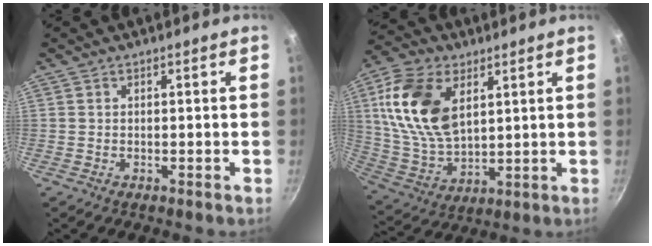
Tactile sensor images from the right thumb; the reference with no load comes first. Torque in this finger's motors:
{"motor_torque": [1.46, 2.07, 1.76, 0.06, 0.52]}